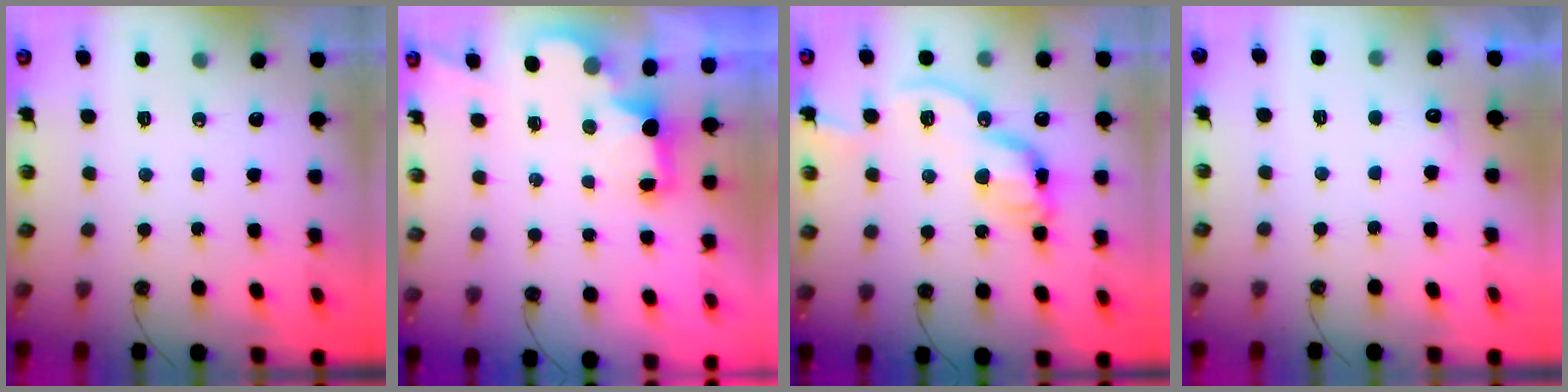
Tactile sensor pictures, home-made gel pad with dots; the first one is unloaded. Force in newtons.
{"total": 2.4, "press": 2.3, "slide": 0.7}
{"total": 13.8, "press": 13.8, "slide": 0.5}
{"total": 4.4, "press": 4.3, "slide": 1.2}